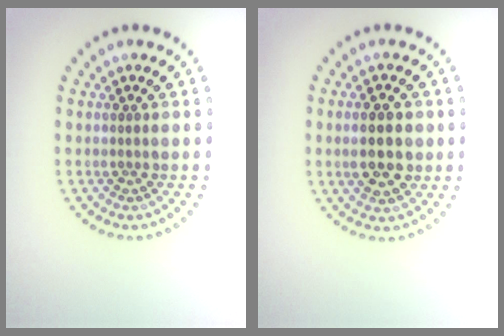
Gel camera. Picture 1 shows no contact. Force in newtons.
{"total": 5.1, "press": 5.0, "slide": 0.2}